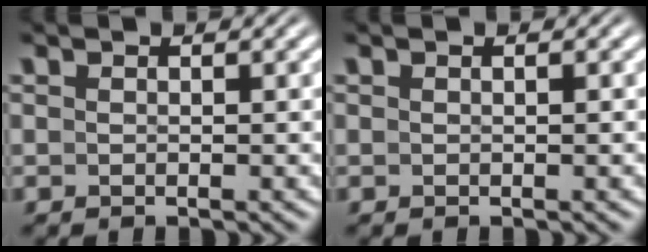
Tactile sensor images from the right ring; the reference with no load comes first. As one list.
[{"total": 0.0}]